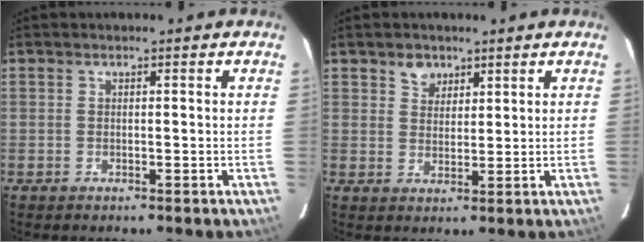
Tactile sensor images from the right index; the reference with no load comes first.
{"total": 3.5, "force": [2.3, 2.5, 0.9], "torque": [-0.007, 0.007, 0.040]}